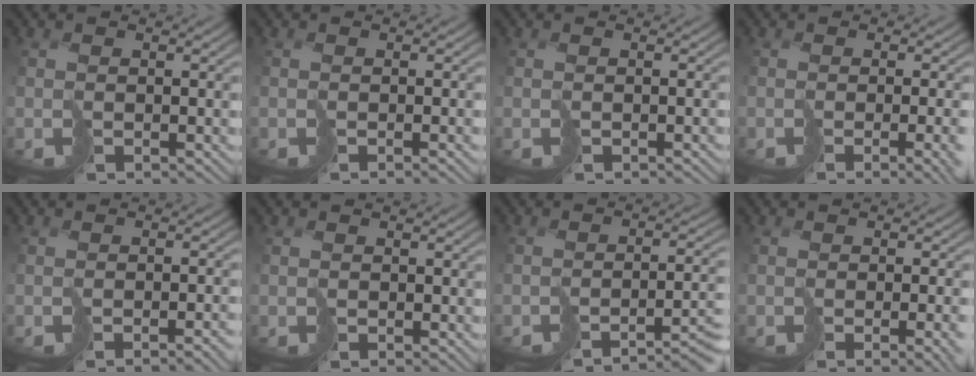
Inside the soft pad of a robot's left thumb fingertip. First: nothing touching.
{"total": 1.1, "force": [-1.1, -0.1, 0.4], "torque": [-0.004, 0.001, -0.018]}
{"total": 1.1, "force": [-0.8, 0.4, 0.5], "torque": [-0.003, -0.001, -0.015]}
{"total": 5.0, "force": [-1.9, 1.4, 4.5], "torque": [-0.051, -0.019, -0.005]}
{"total": 3.1, "force": [-2.8, 0.3, 1.4], "torque": [-0.010, -0.001, -0.042]}
{"total": 0.0}
{"total": 6.7, "force": [-5.2, 0.7, 4.1], "torque": [-0.041, -0.010, -0.078]}
{"total": 5.1, "force": [-2.3, 1.6, 4.3], "torque": [-0.052, -0.018, -0.014]}